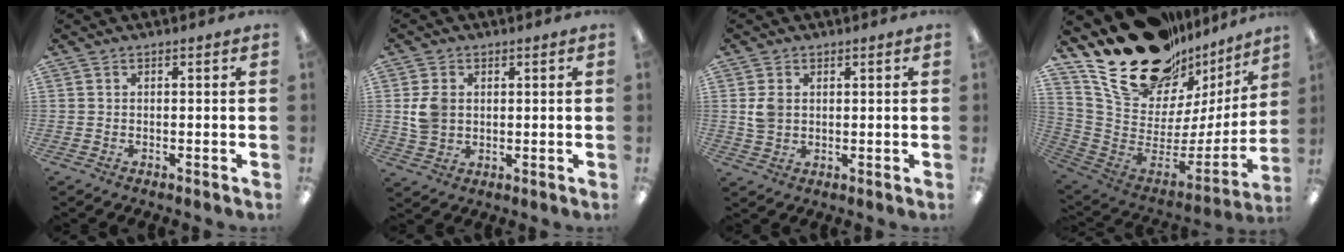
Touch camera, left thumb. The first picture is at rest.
{"total": 6.0, "force": [1.1, 5.0, 3.1], "torque": [-0.055, 0.004, 0.021]}
{"total": 4.0, "force": [1.1, 3.3, 2.0], "torque": [-0.036, 0.002, 0.020]}
{"total": 26.4, "force": [19.4, 12.4, 12.9], "torque": [-0.202, -0.133, 0.362]}